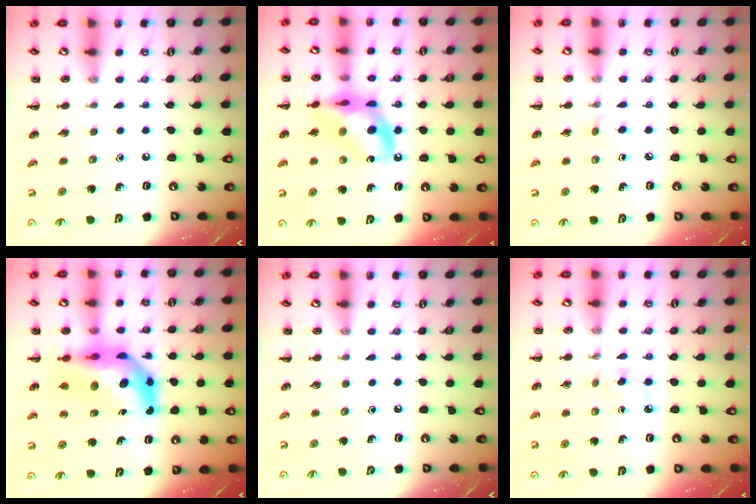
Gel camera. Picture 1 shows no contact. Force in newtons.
{"total": 15.0, "press": 14.7, "slide": 3.1}
{"total": 3.9, "press": 3.5, "slide": 1.5}
{"total": 11.8, "press": 11.2, "slide": 3.7}
{"total": 0.0}
{"total": 4.1, "press": 3.9, "slide": 1.2}